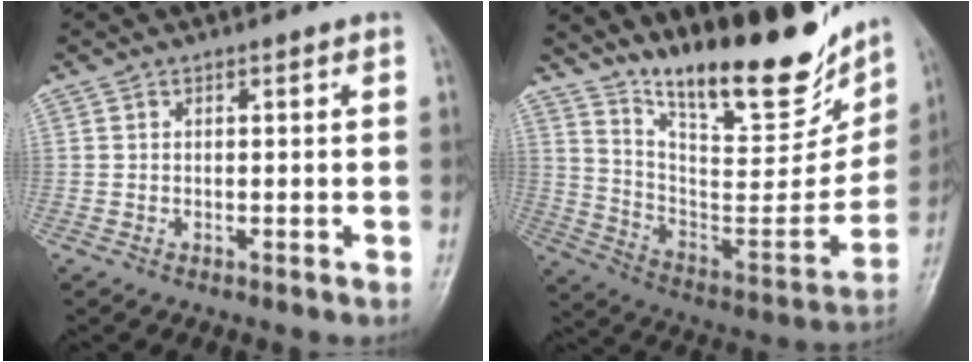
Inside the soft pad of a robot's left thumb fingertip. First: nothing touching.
{"total": 23.4, "force": [18.1, 6.3, 13.4], "torque": [-0.167, -0.103, 0.299]}